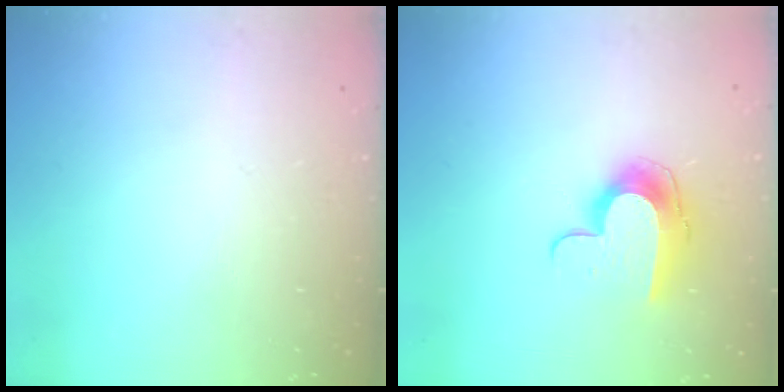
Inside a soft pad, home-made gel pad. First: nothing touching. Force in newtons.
{"total": 10.5, "press": 10.5, "slide": 0.3}